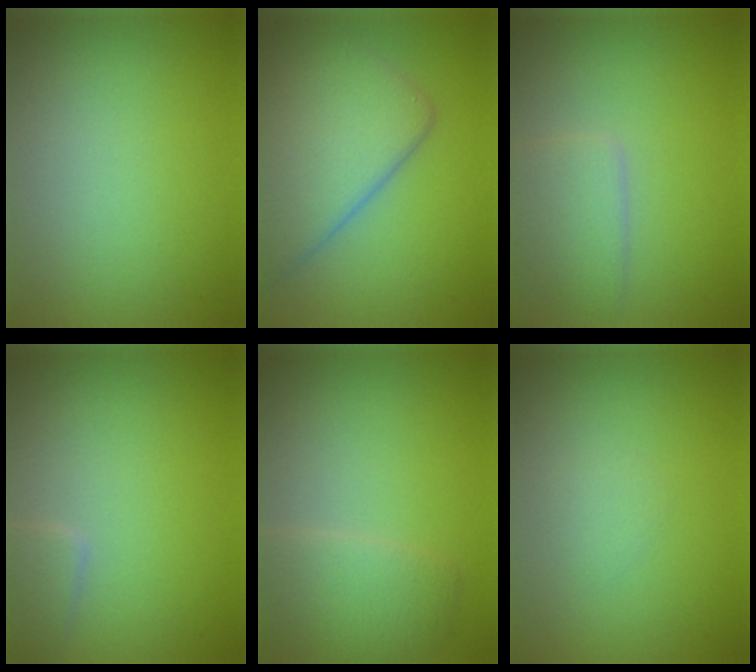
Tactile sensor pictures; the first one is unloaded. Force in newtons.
{"total": 7.3, "press": 7.3, "slide": 0.5}
{"total": 2.8, "press": 2.8, "slide": 0.0}
{"total": 1.7, "press": 1.7, "slide": 0.1}
{"total": 3.3, "press": 3.3, "slide": 0.1}
{"total": 0.6, "press": 0.6, "slide": 0.1}